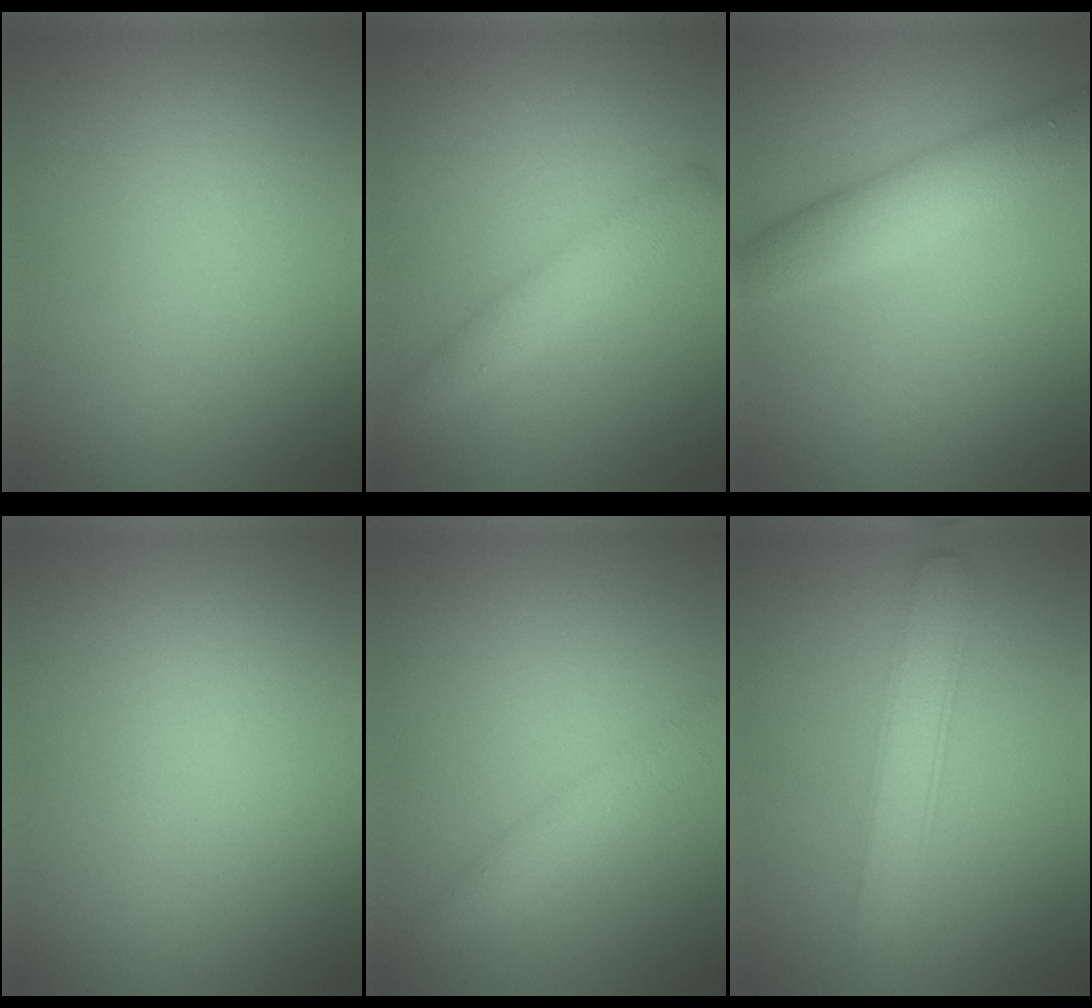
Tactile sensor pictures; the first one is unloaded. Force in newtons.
{"total": 2.9, "press": 2.9, "slide": 0.1}
{"total": 4.5, "press": 4.5, "slide": 0.0}
{"total": 0.0}
{"total": 2.3, "press": 2.3, "slide": 0.0}
{"total": 3.2, "press": 3.2, "slide": 0.1}